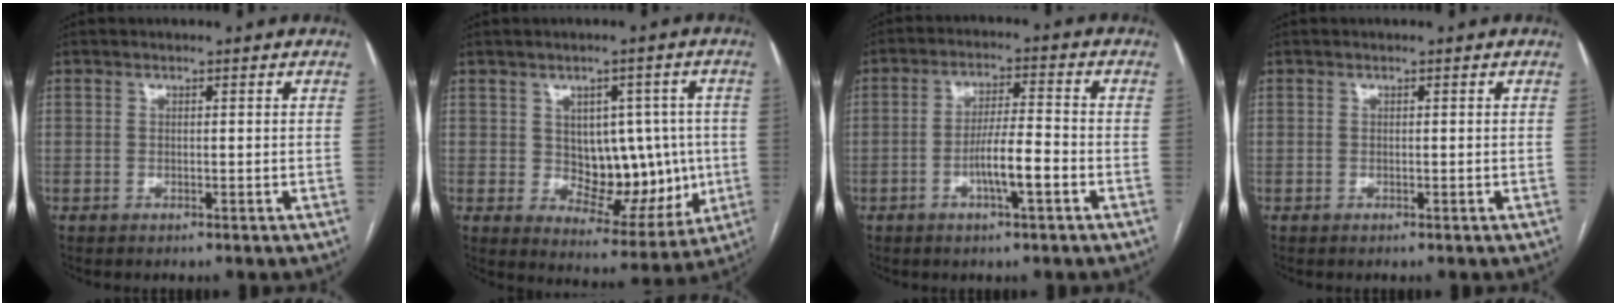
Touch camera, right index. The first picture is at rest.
{"total": 11.2, "force": [0.3, 7.0, 8.8], "torque": [-0.104, 0.017, 0.027]}
{"total": 6.7, "force": [-2.5, 0.7, 6.1], "torque": [-0.115, 0.004, -0.044]}
{"total": 0.0}